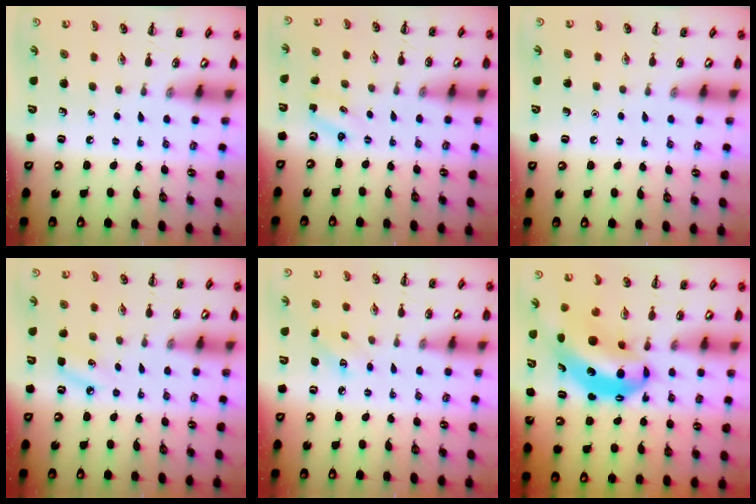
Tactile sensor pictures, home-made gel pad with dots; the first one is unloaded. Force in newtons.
{"total": 1.3, "press": 1.2, "slide": 0.4}
{"total": 1.6, "press": 1.6, "slide": 0.1}
{"total": 5.7, "press": 5.5, "slide": 1.5}
{"total": 2.9, "press": 2.8, "slide": 0.8}
{"total": 10.2, "press": 9.9, "slide": 2.3}